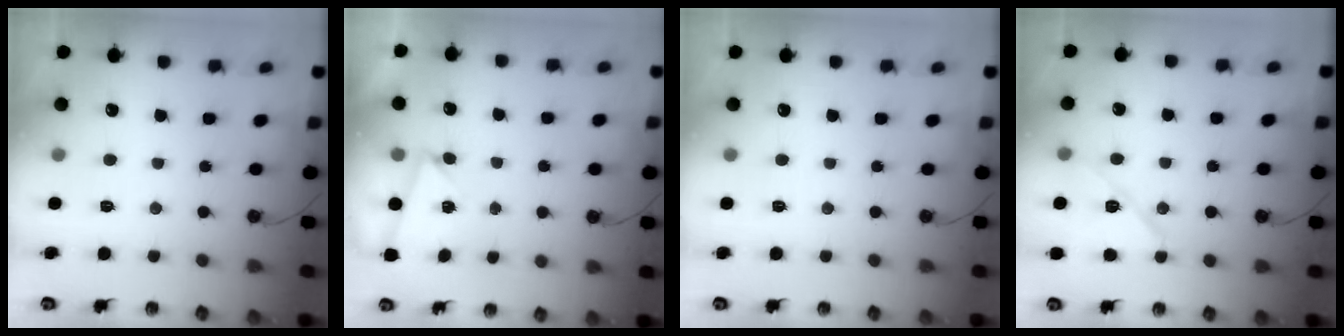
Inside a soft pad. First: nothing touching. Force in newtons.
{"total": 2.6, "press": 2.2, "slide": 1.4}
{"total": 0.0}
{"total": 11.1, "press": 11.0, "slide": 1.1}